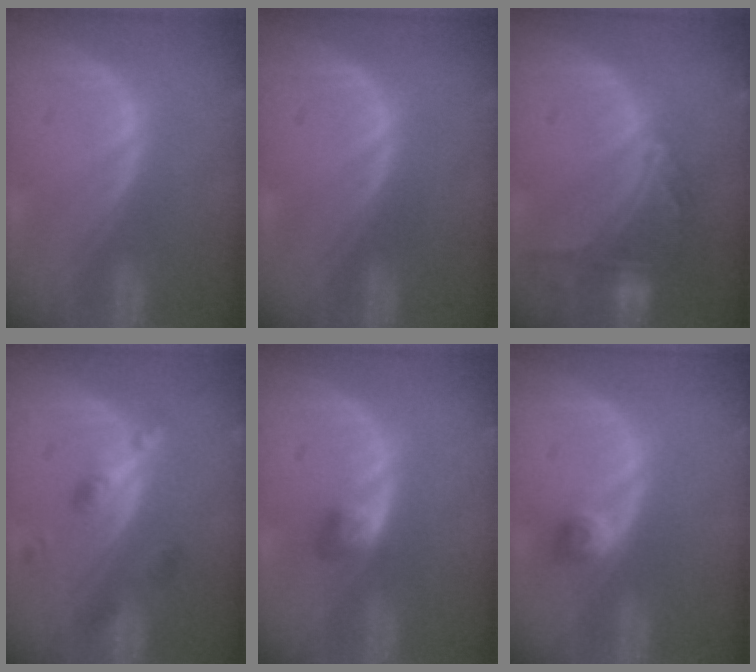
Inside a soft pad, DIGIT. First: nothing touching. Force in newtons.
{"total": 0.0}
{"total": 9.2, "press": 8.1, "slide": 4.4}
{"total": 4.6, "press": 4.4, "slide": 1.5}
{"total": 2.8, "press": 2.5, "slide": 1.2}
{"total": 2.5, "press": 2.2, "slide": 1.3}